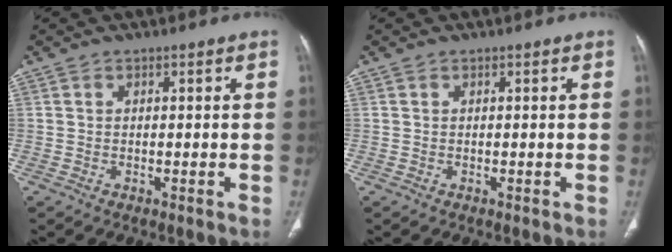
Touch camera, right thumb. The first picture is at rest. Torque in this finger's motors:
{"motor_torque": [0.09, 0.09, 0.07, -0.07, 0.04]}